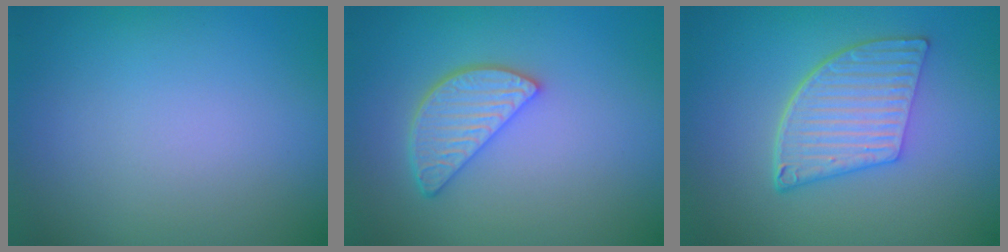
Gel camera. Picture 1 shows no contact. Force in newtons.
{"total": 3.6, "press": 3.1, "slide": 1.9}
{"total": 5.7, "press": 4.2, "slide": 3.8}